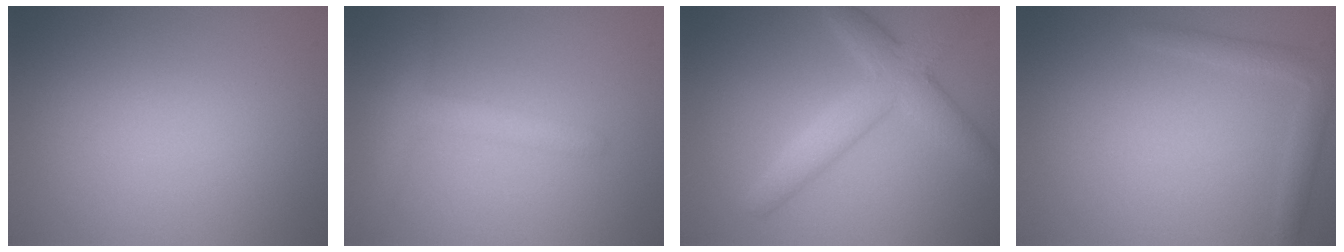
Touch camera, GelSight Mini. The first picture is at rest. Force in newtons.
{"total": 2.6, "press": 2.6, "slide": 0.1}
{"total": 4.6, "press": 4.6, "slide": 0.1}
{"total": 2.0, "press": 2.0, "slide": 0.1}